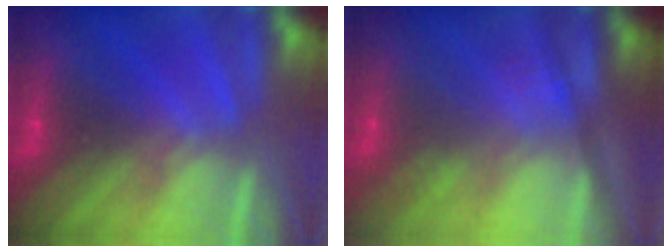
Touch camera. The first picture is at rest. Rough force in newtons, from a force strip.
{"total": 2.5}